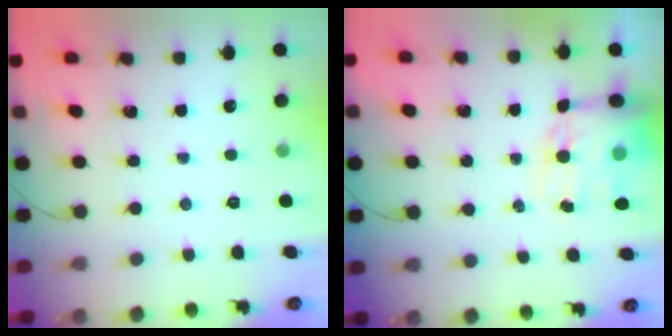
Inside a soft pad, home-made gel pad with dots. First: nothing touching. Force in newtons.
{"total": 14.3, "press": 13.8, "slide": 3.5}